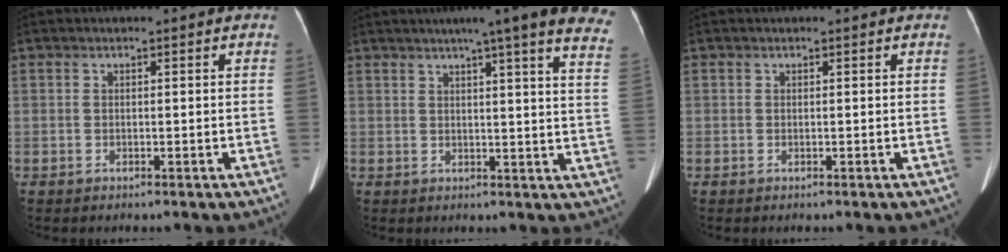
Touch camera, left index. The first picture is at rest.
{"total": 20.9, "force": [17.2, 0.0, 11.7], "torque": [-0.152, -0.028, 0.189]}
{"total": 0.0}